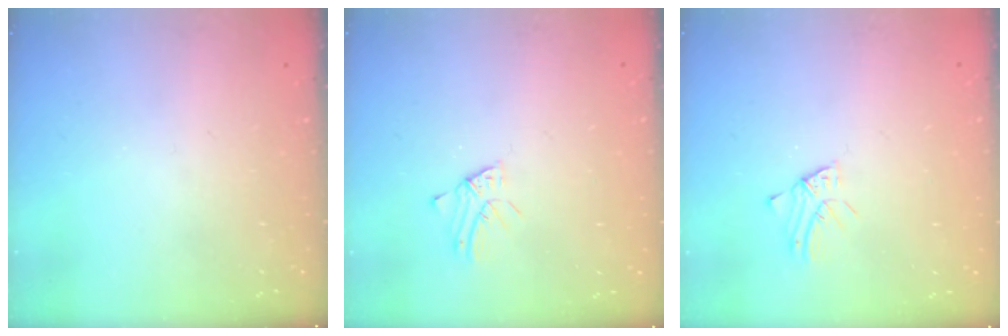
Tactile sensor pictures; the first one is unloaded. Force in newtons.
{"total": 1.6, "press": 1.6, "slide": 0.1}
{"total": 1.6, "press": 1.6, "slide": 0.1}